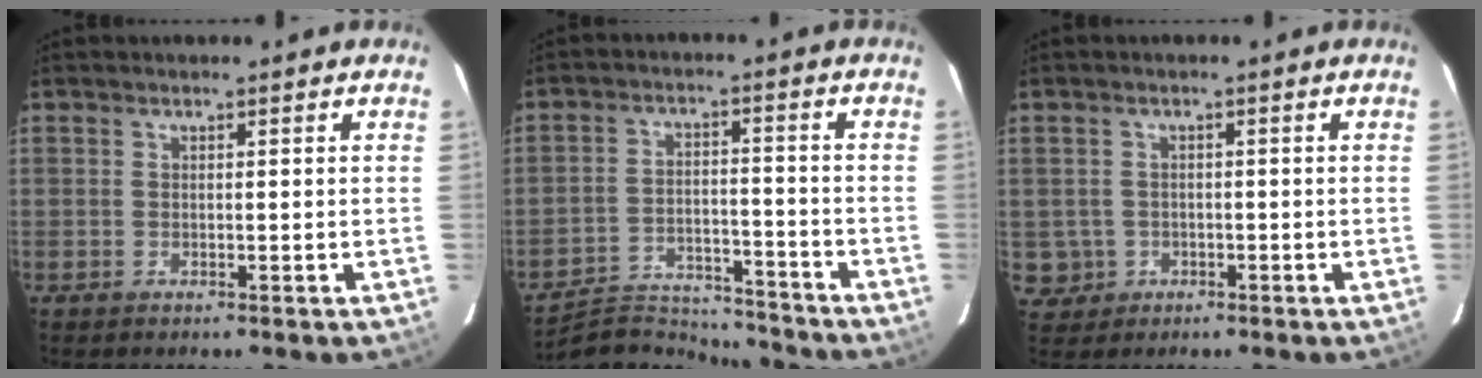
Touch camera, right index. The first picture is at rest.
{"total": 13.3, "force": [-12.9, 3.0, 1.5], "torque": [-0.050, 0.015, -0.195]}
{"total": 4.3, "force": [-0.9, 4.2, 0.4], "torque": [-0.015, 0.010, -0.003]}